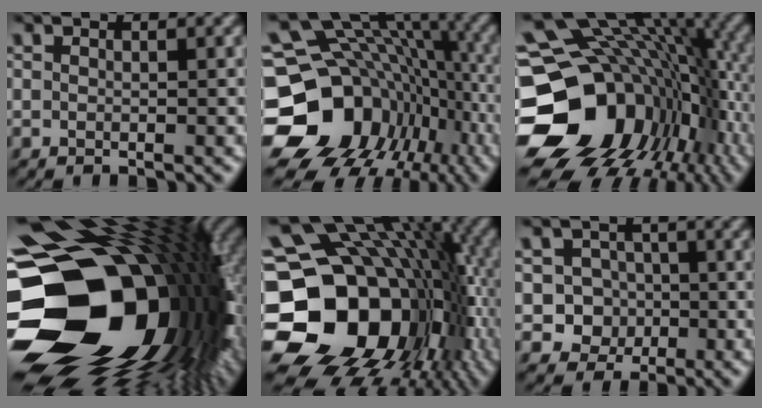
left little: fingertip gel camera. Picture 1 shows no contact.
{"total": 17.8, "force": [-4.4, 14.5, 9.4], "torque": [-0.185, -0.015, -0.047]}
{"total": 19.6, "force": [-4.2, 15.2, 11.6], "torque": [-0.226, -0.019, -0.049]}
{"total": 21.8, "force": [-4.4, 14.7, 15.5], "torque": [-0.306, -0.048, -0.059]}
{"total": 20.1, "force": [-3.6, 15.3, 12.5], "torque": [-0.248, -0.011, -0.051]}
{"total": 5.0, "force": [-1.3, 4.7, 1.4], "torque": [-0.004, 0.012, -0.045]}